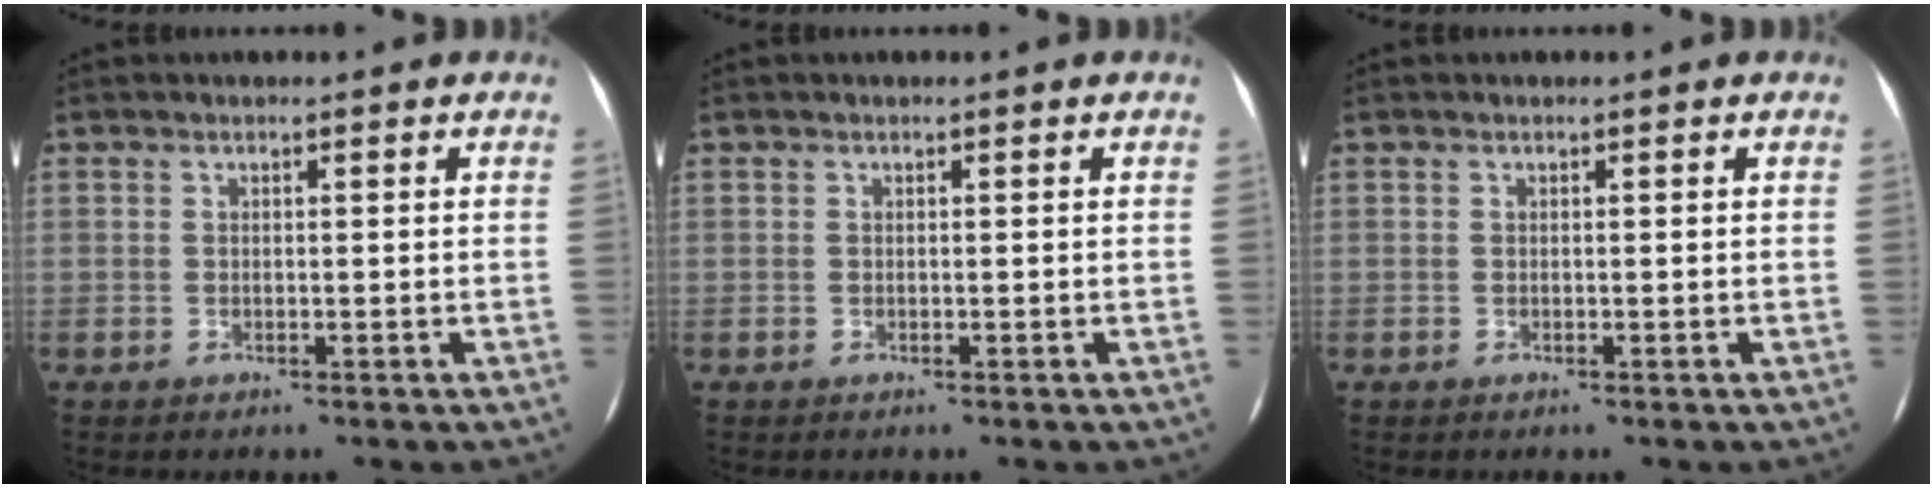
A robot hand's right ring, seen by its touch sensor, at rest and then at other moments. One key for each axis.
{"total": 0.0}
{"total": 0.0}